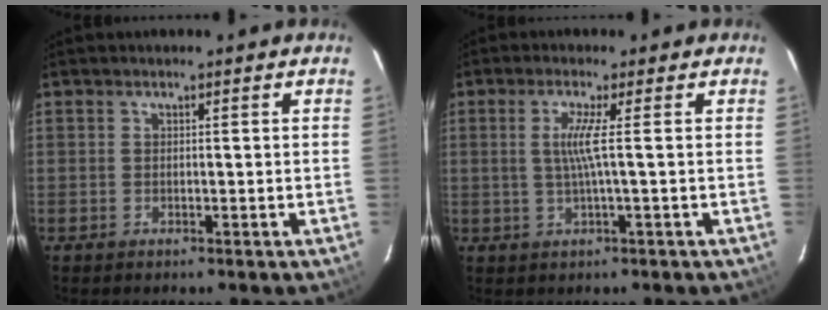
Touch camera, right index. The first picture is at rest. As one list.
[{"total": 3.9, "force": [0.3, -1.0, 3.8], "torque": [-0.071, -0.002, 0.008]}]